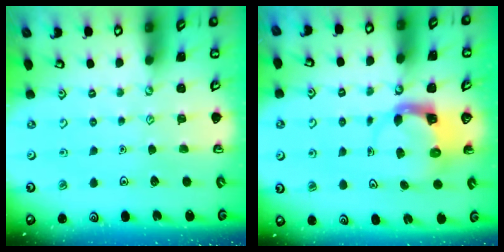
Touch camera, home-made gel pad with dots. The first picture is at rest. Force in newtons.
{"total": 3.9, "press": 3.8, "slide": 0.4}